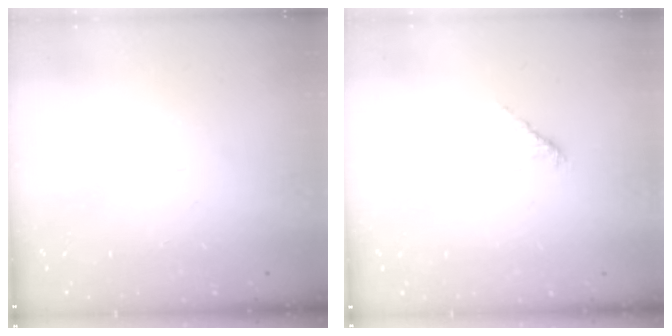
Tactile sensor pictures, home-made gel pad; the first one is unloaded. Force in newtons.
{"total": 2.6, "press": 2.4, "slide": 0.7}